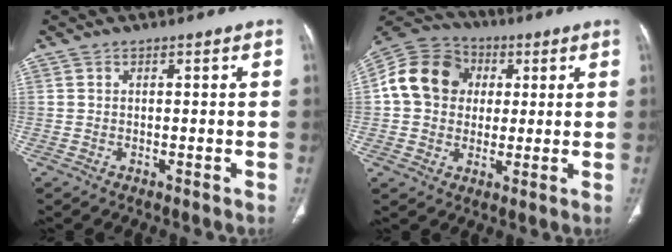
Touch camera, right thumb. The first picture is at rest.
{"total": 14.6, "force": [2.3, 12.3, 7.4], "torque": [-0.125, 0.020, 0.033]}